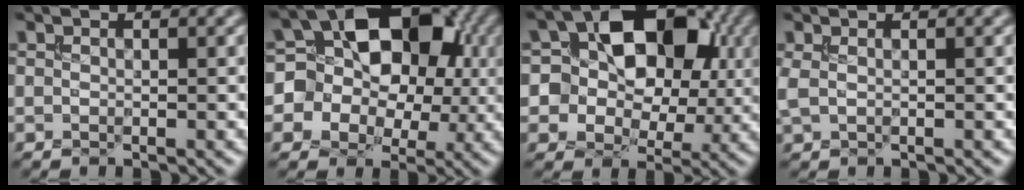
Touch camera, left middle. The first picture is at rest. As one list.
[{"total": 11.2, "force": [1.2, 9.2, 6.3], "torque": [-0.076, 0.027, -0.005]}, {"total": 13.2, "force": [2.7, 10.4, 7.7], "torque": [-0.115, 0.046, 0.035]}, {"total": 0.9, "force": [0.4, 0.4, 0.8], "torque": [-0.019, 0.003, 0.006]}]